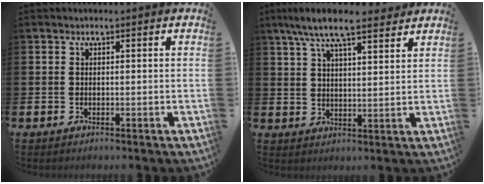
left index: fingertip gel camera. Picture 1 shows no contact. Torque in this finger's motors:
{"motor_torque": [1.10, -1.04, 0.88, 0.21]}